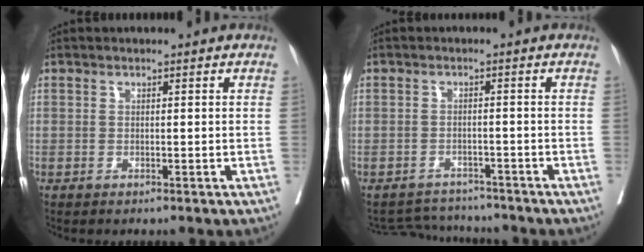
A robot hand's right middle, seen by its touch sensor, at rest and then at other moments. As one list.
[{"total": 4.6, "force": [-4.4, 1.1, -0.9], "torque": [0.009, 0.008, -0.066]}]